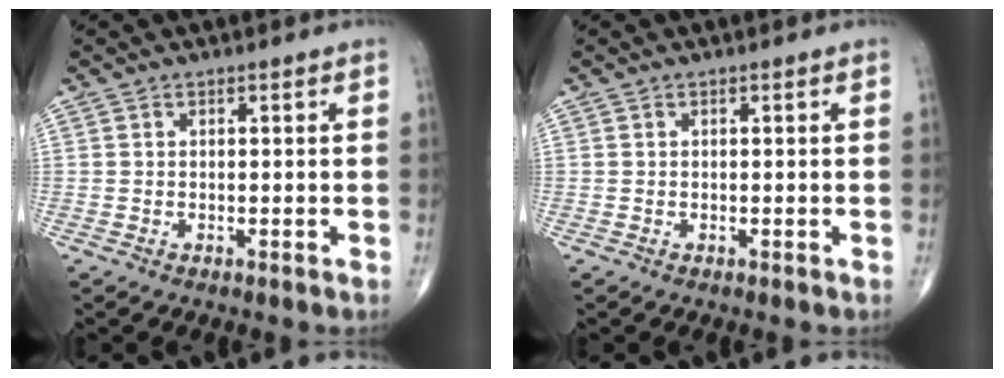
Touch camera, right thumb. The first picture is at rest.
{"total": 0.0}